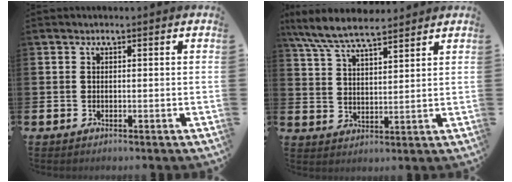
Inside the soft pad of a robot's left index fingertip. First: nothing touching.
{"total": 7.6, "force": [7.0, 1.3, 2.7], "torque": [-0.080, -0.023, 0.128]}